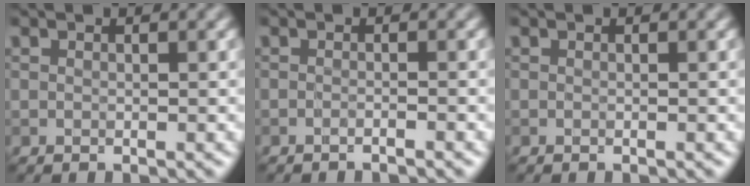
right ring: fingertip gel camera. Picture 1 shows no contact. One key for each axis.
{"total": 1.0, "fx": -0.8, "fy": 0.1, "fz": 0.6, "tx": -0.006, "ty": -0.002, "tz": -0.021}
{"total": 0.0}